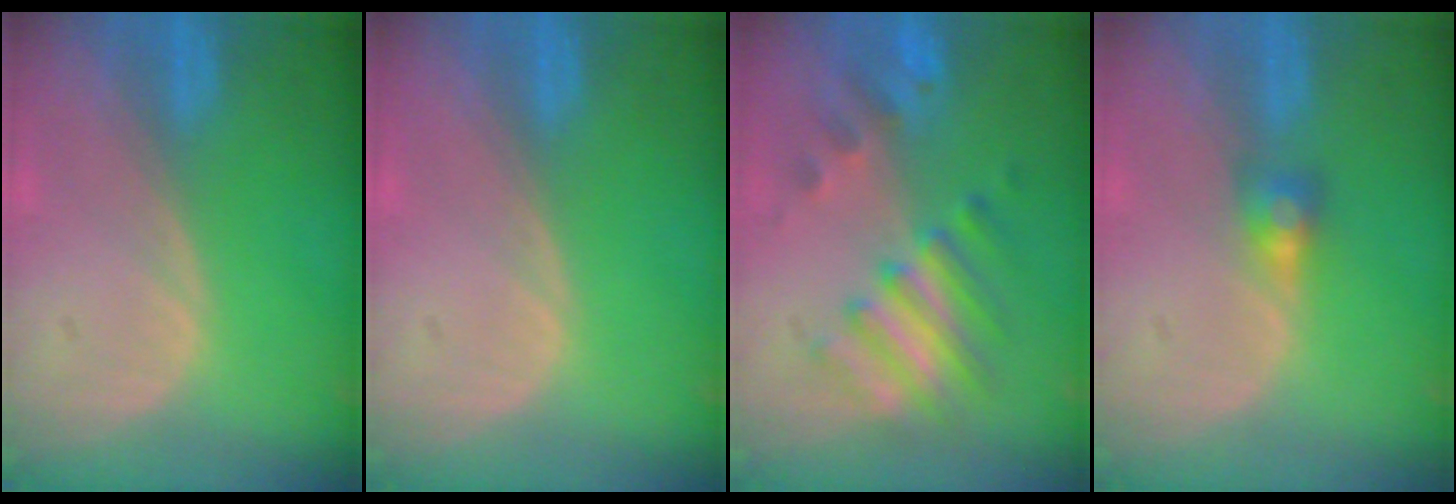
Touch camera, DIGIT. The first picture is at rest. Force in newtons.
{"total": 0.0}
{"total": 7.4, "press": 7.3, "slide": 1.3}
{"total": 2.9, "press": 2.5, "slide": 1.5}